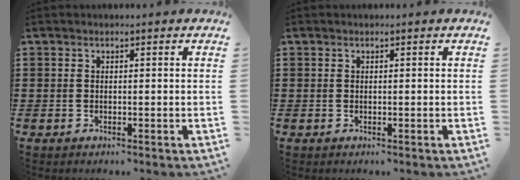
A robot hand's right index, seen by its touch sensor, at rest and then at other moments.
{"total": 0.0}